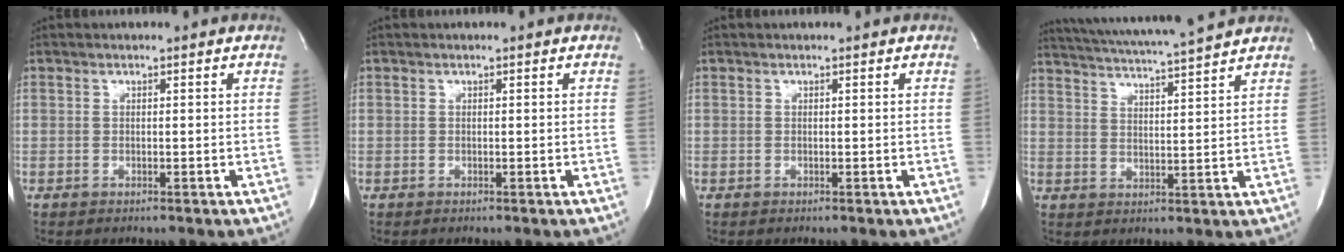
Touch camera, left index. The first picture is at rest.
{"total": 0.0}
{"total": 0.0}
{"total": 13.4, "force": [12.2, -0.8, 5.4], "torque": [-0.102, -0.006, 0.177]}